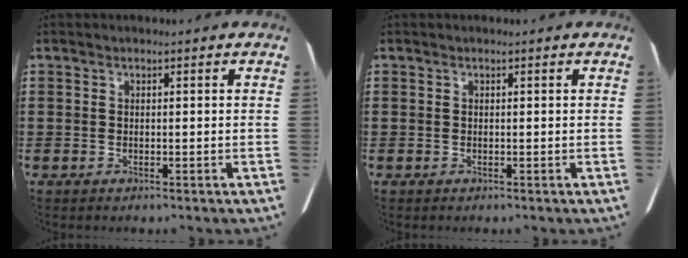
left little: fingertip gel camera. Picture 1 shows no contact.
{"total": 0.0}